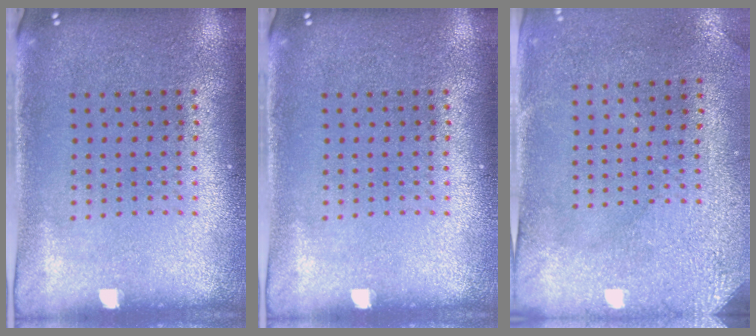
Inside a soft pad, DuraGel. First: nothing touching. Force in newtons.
{"total": 0.0}
{"total": 3.1, "press": 2.4, "slide": 1.9}